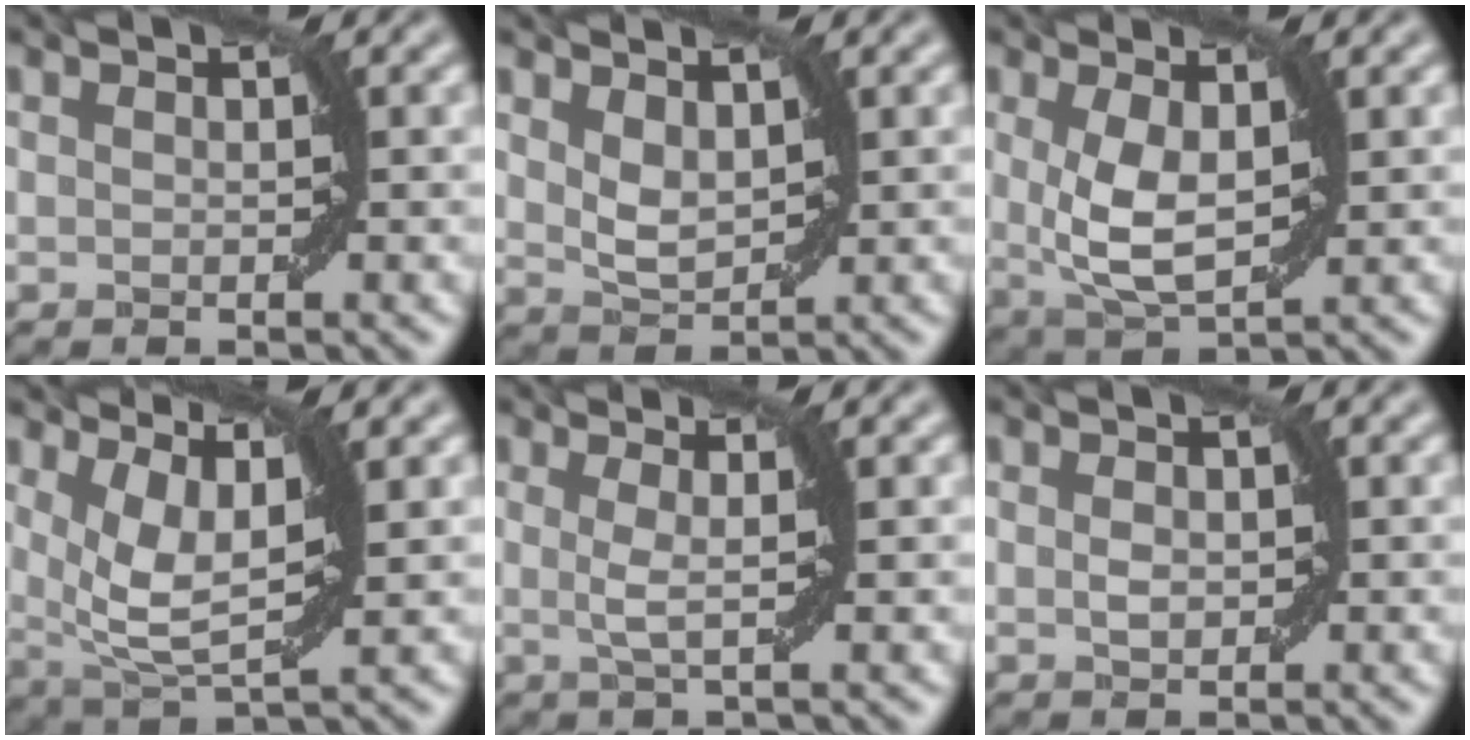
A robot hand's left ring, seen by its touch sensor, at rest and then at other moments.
{"total": 2.1, "force": [1.1, 1.1, 1.5], "torque": [-0.034, -0.002, 0.026]}
{"total": 4.1, "force": [0.6, 1.6, 3.7], "torque": [-0.081, -0.003, 0.015]}
{"total": 4.5, "force": [1.9, 1.4, 3.9], "torque": [-0.085, -0.010, 0.037]}
{"total": 1.7, "force": [0.3, 0.0, 1.7], "torque": [-0.035, -0.005, 0.003]}
{"total": 1.1, "force": [0.0, 0.7, 0.8], "torque": [-0.018, 0.000, 0.002]}